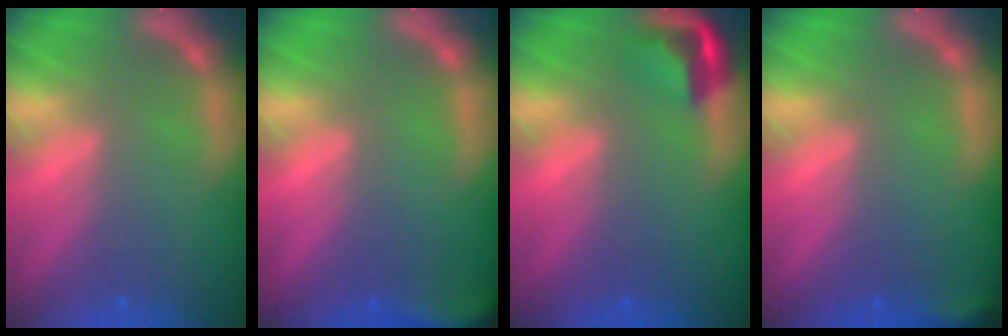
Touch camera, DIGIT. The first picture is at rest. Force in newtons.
{"total": 5.4}
{"total": 3.5}
{"total": 1.9}